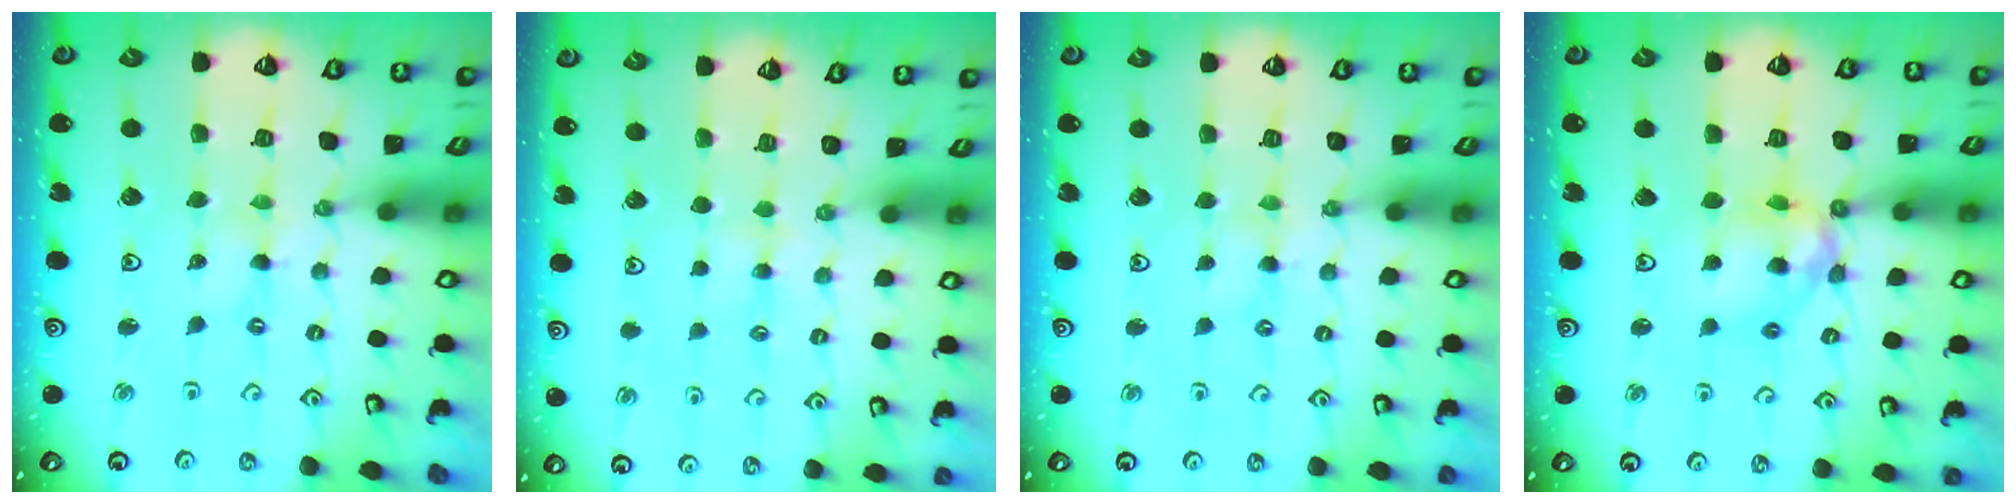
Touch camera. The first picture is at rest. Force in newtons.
{"total": 2.8, "press": 2.7, "slide": 0.5}
{"total": 1.4, "press": 1.4, "slide": 0.4}
{"total": 12.0, "press": 11.9, "slide": 1.6}